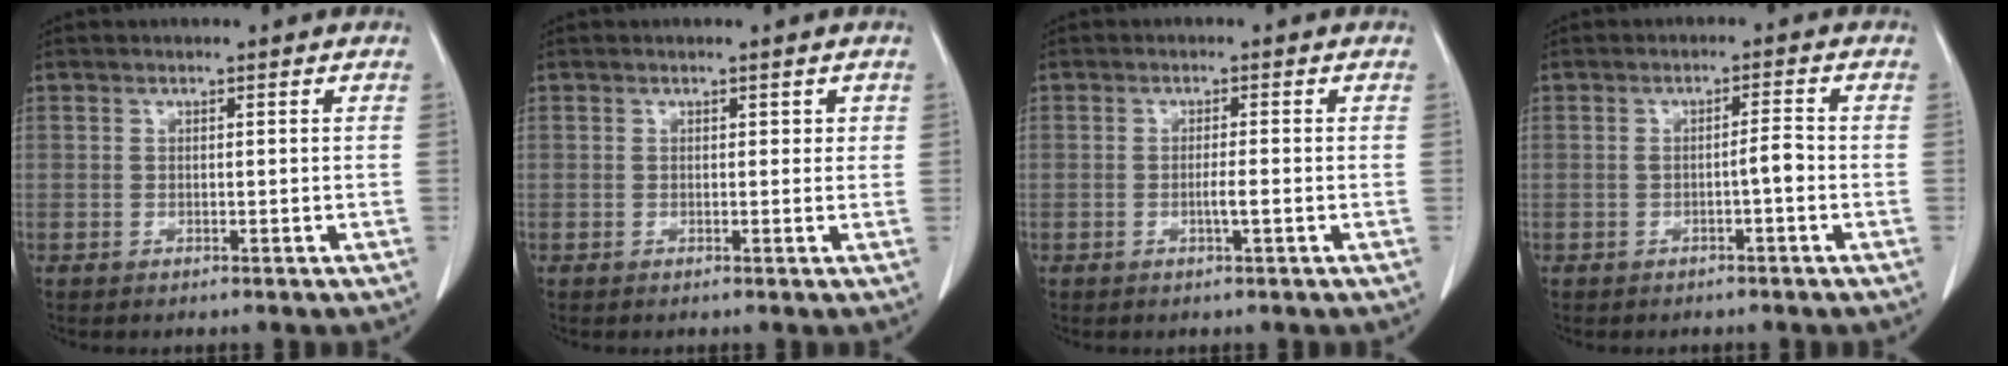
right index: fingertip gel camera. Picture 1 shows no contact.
{"total": 1.1, "force": [0.5, 0.8, 0.6], "torque": [0.001, 0.005, 0.005]}
{"total": 1.8, "force": [-0.5, -0.1, 1.7], "torque": [-0.033, 0.000, -0.007]}
{"total": 2.2, "force": [-0.7, 0.1, 2.0], "torque": [-0.029, 0.005, -0.012]}